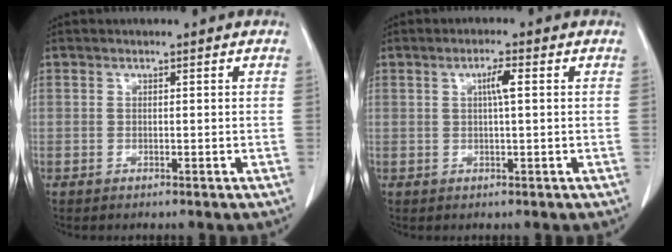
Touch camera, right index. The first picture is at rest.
{"total": 2.6, "force": [0.6, 0.3, 2.5], "torque": [-0.045, 0.003, 0.009]}